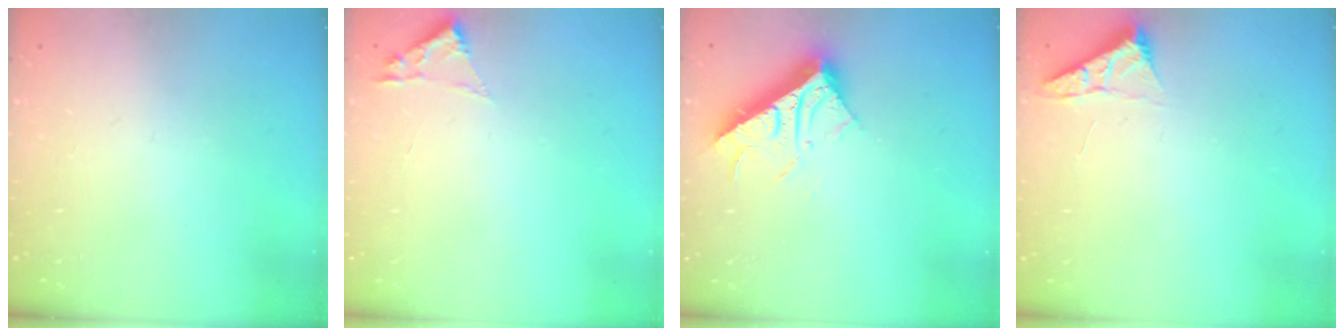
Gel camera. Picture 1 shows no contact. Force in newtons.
{"total": 1.8, "press": 1.8, "slide": 0.2}
{"total": 17.0, "press": 17.0, "slide": 0.3}
{"total": 4.0, "press": 4.0, "slide": 0.5}